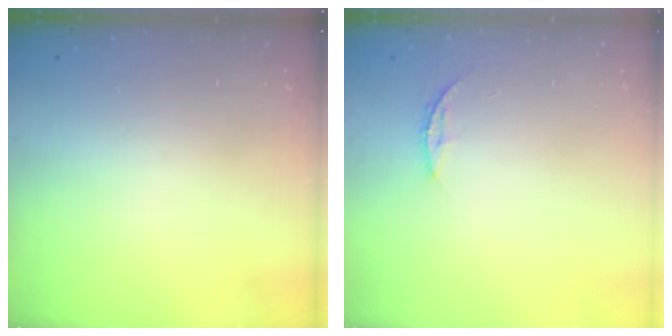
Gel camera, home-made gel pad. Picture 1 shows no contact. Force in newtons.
{"total": 3.6, "press": 3.6, "slide": 0.3}